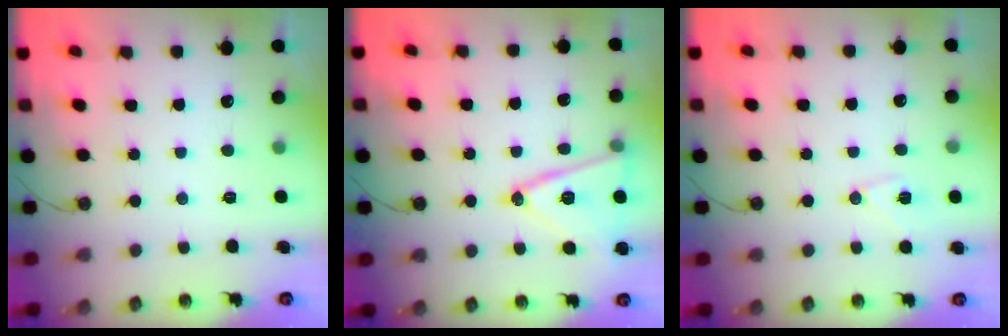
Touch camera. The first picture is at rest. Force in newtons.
{"total": 15.6, "press": 15.2, "slide": 3.4}
{"total": 7.1, "press": 6.8, "slide": 1.9}